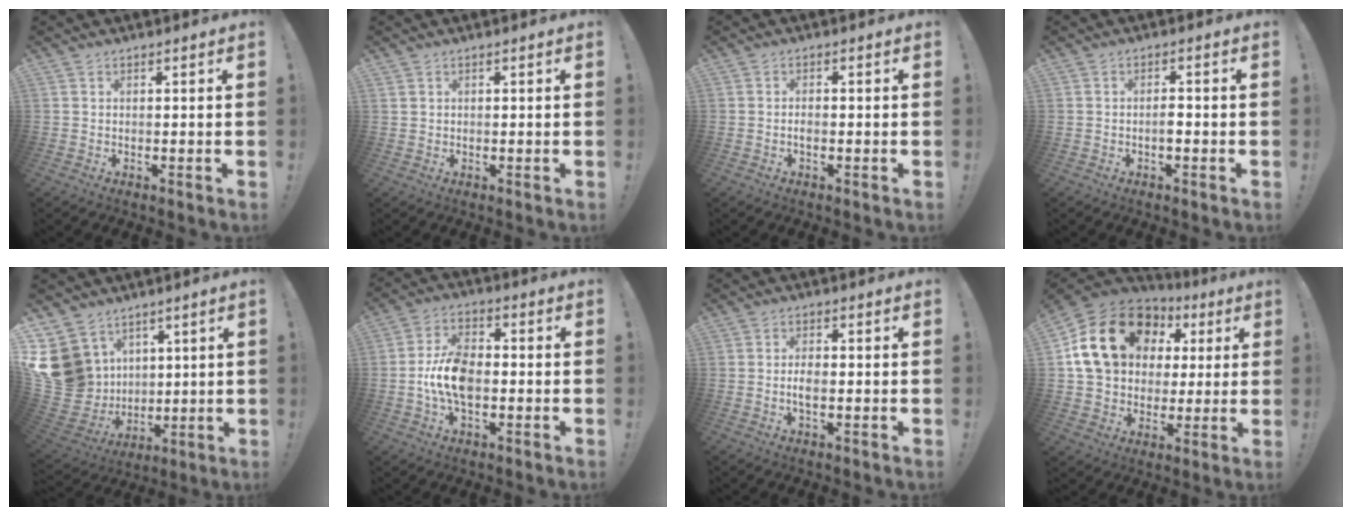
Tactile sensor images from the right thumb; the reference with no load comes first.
{"total": 1.0, "force": [0.5, 0.8, 0.2], "torque": [-0.003, 0.003, 0.010]}
{"total": 1.4, "force": [-0.7, 0.6, 1.1], "torque": [-0.027, 0.007, -0.012]}
{"total": 2.3, "force": [-0.9, 1.0, 1.8], "torque": [-0.031, 0.003, -0.017]}
{"total": 17.0, "force": [4.8, 14.7, 7.0], "torque": [-0.156, -0.040, 0.116]}
{"total": 11.9, "force": [-2.5, 7.2, 9.1], "torque": [-0.175, 0.010, -0.046]}
{"total": 3.3, "force": [-0.8, 1.3, 2.9], "torque": [-0.073, 0.003, -0.017]}
{"total": 21.9, "force": [7.4, 16.2, 12.8], "torque": [-0.216, -0.011, 0.159]}